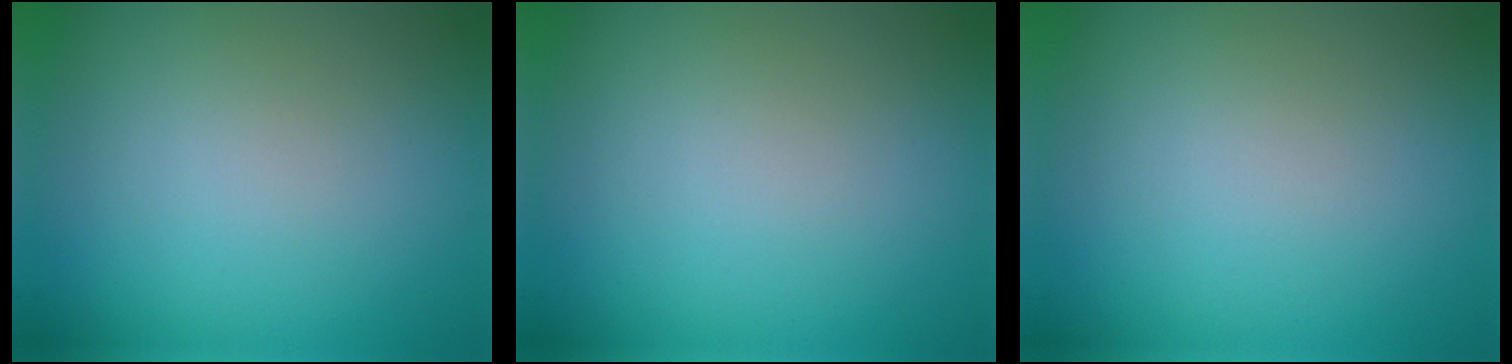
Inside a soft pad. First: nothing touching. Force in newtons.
{"total": 0.0}
{"total": 0.0}